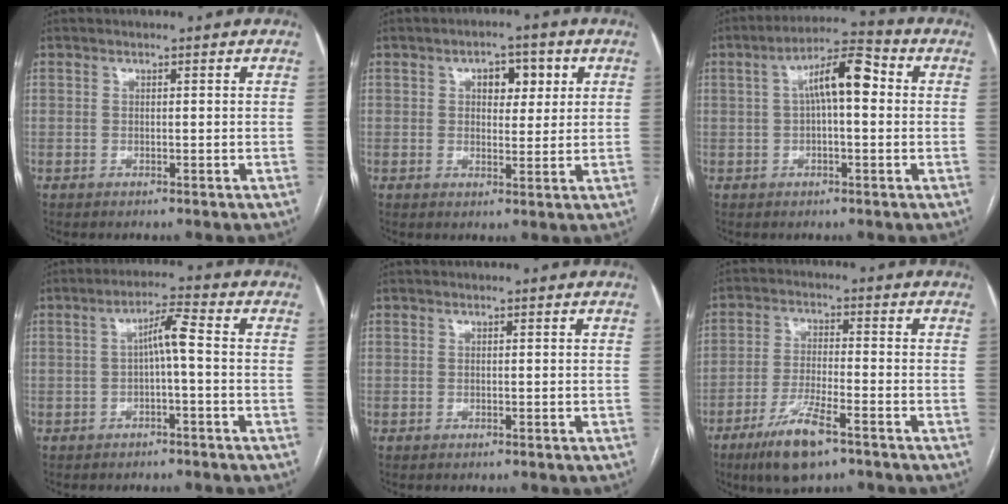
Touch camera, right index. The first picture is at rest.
{"total": 5.2, "force": [1.9, 2.9, 3.9], "torque": [-0.052, 0.013, 0.027]}
{"total": 8.6, "force": [1.3, 2.2, 8.2], "torque": [-0.143, 0.037, 0.017]}
{"total": 4.4, "force": [-0.3, 0.2, 4.4], "torque": [-0.072, 0.018, -0.004]}
{"total": 0.0}
{"total": 9.0, "force": [-5.7, 1.6, 6.8], "torque": [-0.136, -0.017, -0.101]}